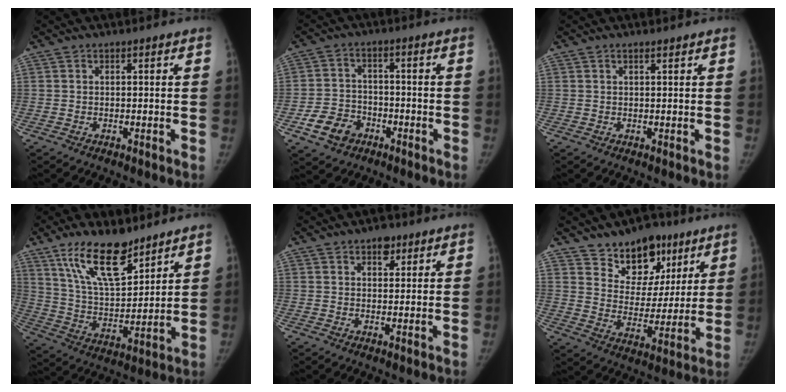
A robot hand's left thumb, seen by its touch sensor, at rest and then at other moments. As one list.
[{"total": 7.4, "force": [-3.8, 5.6, 2.9], "torque": [-0.033, 0.023, -0.064]}, {"total": 0.7, "force": [0.6, 0.2, 0.4], "torque": [-0.005, 0.000, 0.011]}, {"total": 15.8, "force": [10.9, 6.2, 9.6], "torque": [-0.133, -0.064, 0.208]}, {"total": 3.2, "force": [1.9, 2.0, 1.7], "torque": [-0.002, -0.007, 0.026]}, {"total": 14.1, "force": [9.3, 9.1, 5.5], "torque": [-0.026, -0.048, 0.152]}]